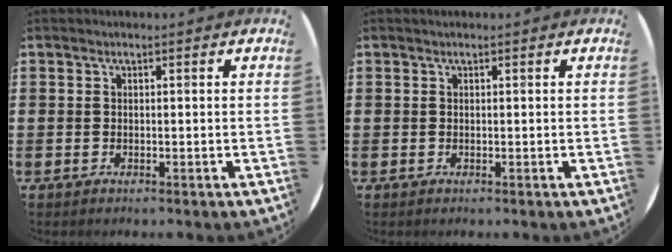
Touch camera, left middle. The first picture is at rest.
{"total": 0.0}